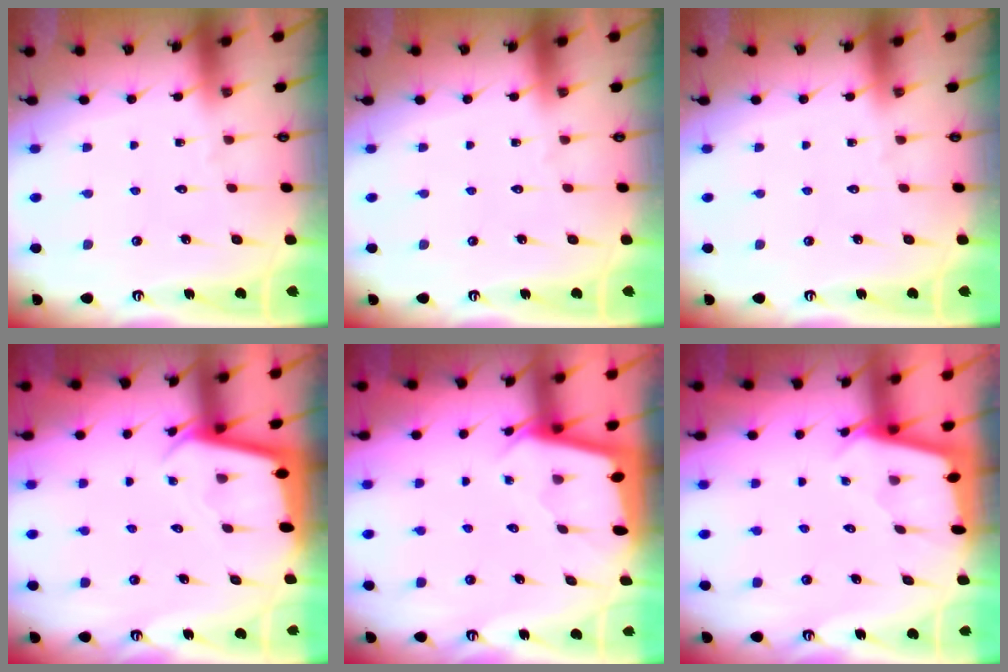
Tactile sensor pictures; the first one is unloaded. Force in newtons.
{"total": 0.0}
{"total": 0.0}
{"total": 2.3, "press": 2.3, "slide": 0.1}
{"total": 2.0, "press": 1.9, "slide": 0.2}
{"total": 2.0, "press": 2.0, "slide": 0.2}